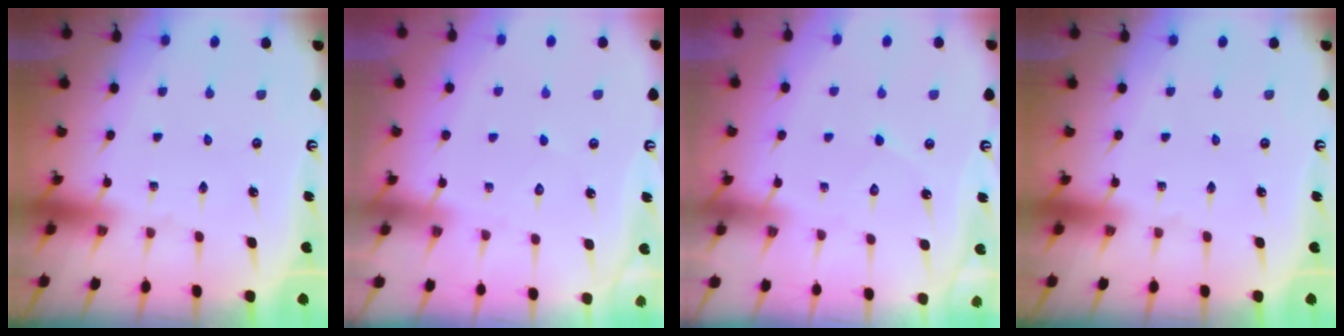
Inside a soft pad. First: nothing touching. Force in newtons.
{"total": 5.4, "press": 5.4, "slide": 0.7}
{"total": 4.4, "press": 4.4, "slide": 0.3}
{"total": 0.0}